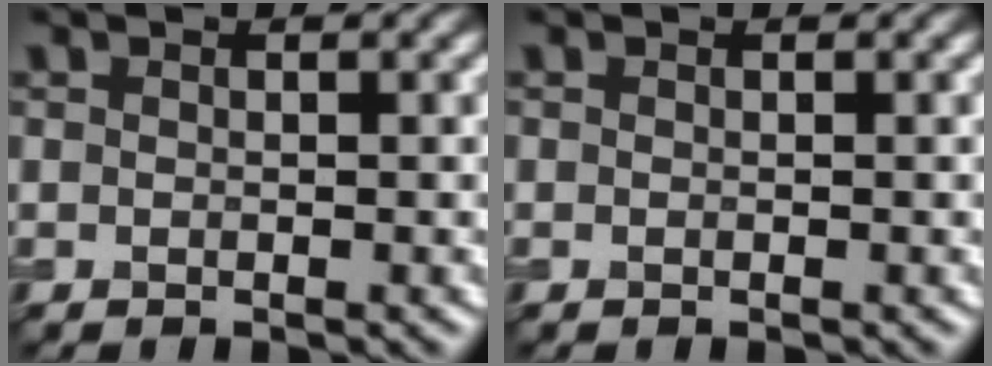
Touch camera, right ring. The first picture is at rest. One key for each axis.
{"total": 0.0}